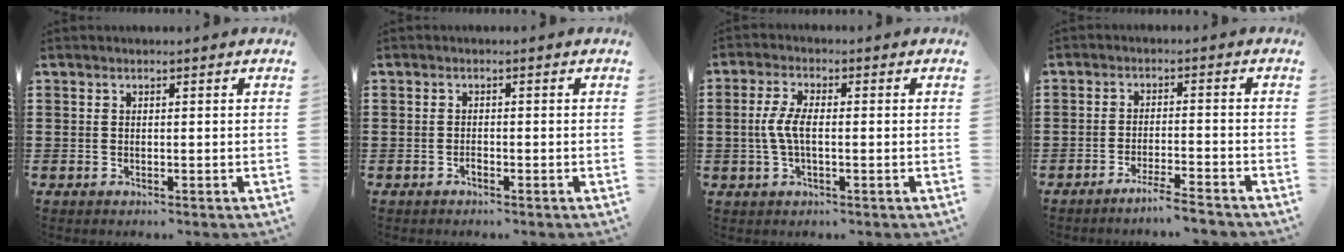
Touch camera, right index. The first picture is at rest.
{"total": 0.8, "force": [-0.7, 0.4, 0.3], "torque": [-0.008, -0.001, -0.013]}
{"total": 4.5, "force": [-0.5, 1.5, 4.2], "torque": [-0.105, -0.005, -0.018]}
{"total": 3.8, "force": [-3.5, -0.5, 1.5], "torque": [-0.025, -0.005, -0.066]}